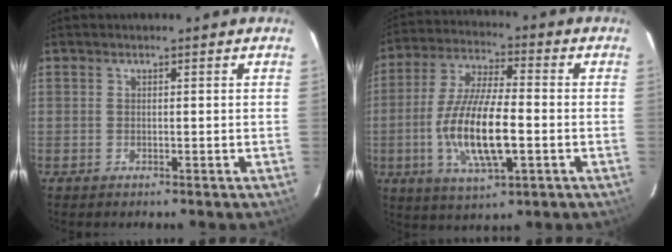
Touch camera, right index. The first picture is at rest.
{"total": 15.1, "force": [-3.4, 4.3, 14.1], "torque": [-0.289, -0.009, -0.061]}